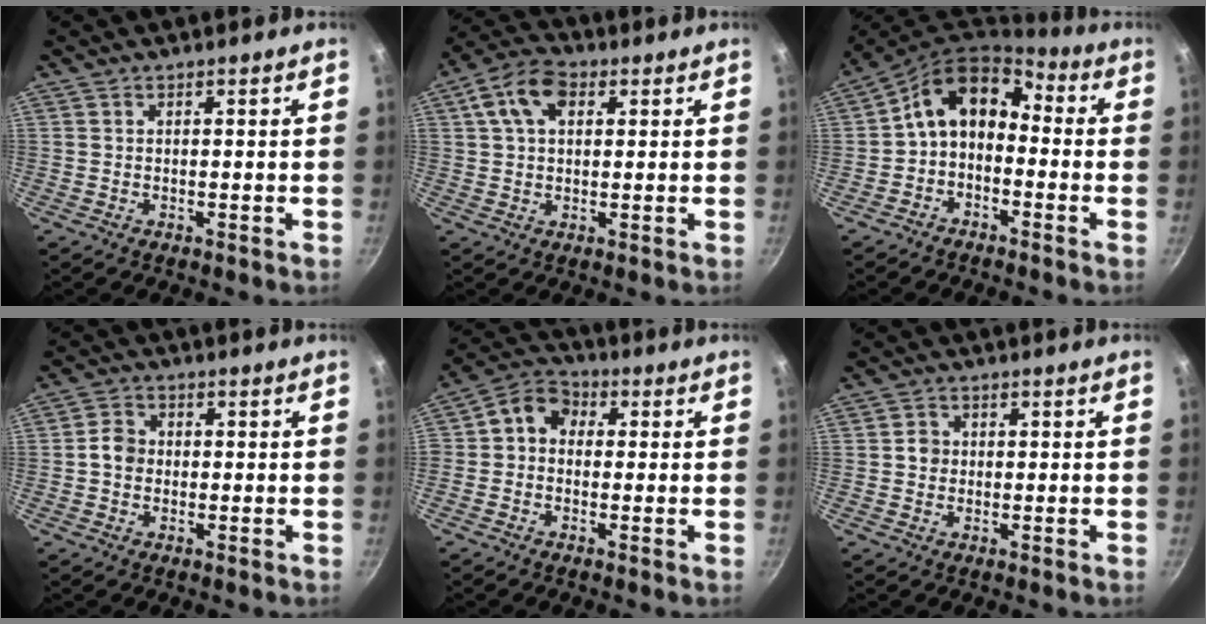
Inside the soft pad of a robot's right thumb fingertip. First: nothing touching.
{"total": 9.0, "force": [2.9, 5.6, 6.4], "torque": [-0.110, 0.015, 0.041]}
{"total": 10.1, "force": [-1.0, 7.3, 6.9], "torque": [-0.100, 0.054, -0.041]}
{"total": 3.8, "force": [-0.4, 3.2, 1.9], "torque": [-0.020, 0.015, -0.015]}
{"total": 6.6, "force": [0.1, 5.2, 4.0], "torque": [-0.058, 0.023, -0.023]}
{"total": 2.4, "force": [0.0, 2.2, 0.9], "torque": [-0.005, 0.007, -0.004]}